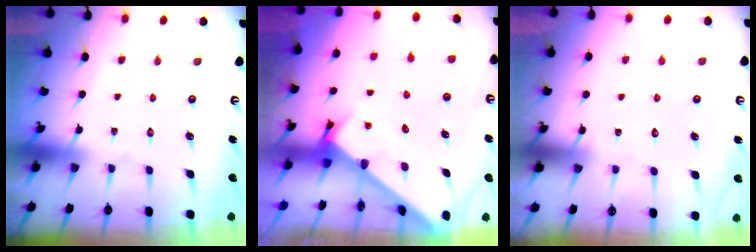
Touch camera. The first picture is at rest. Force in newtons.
{"total": 2.4, "press": 2.4, "slide": 0.1}
{"total": 4.2, "press": 4.2, "slide": 0.3}